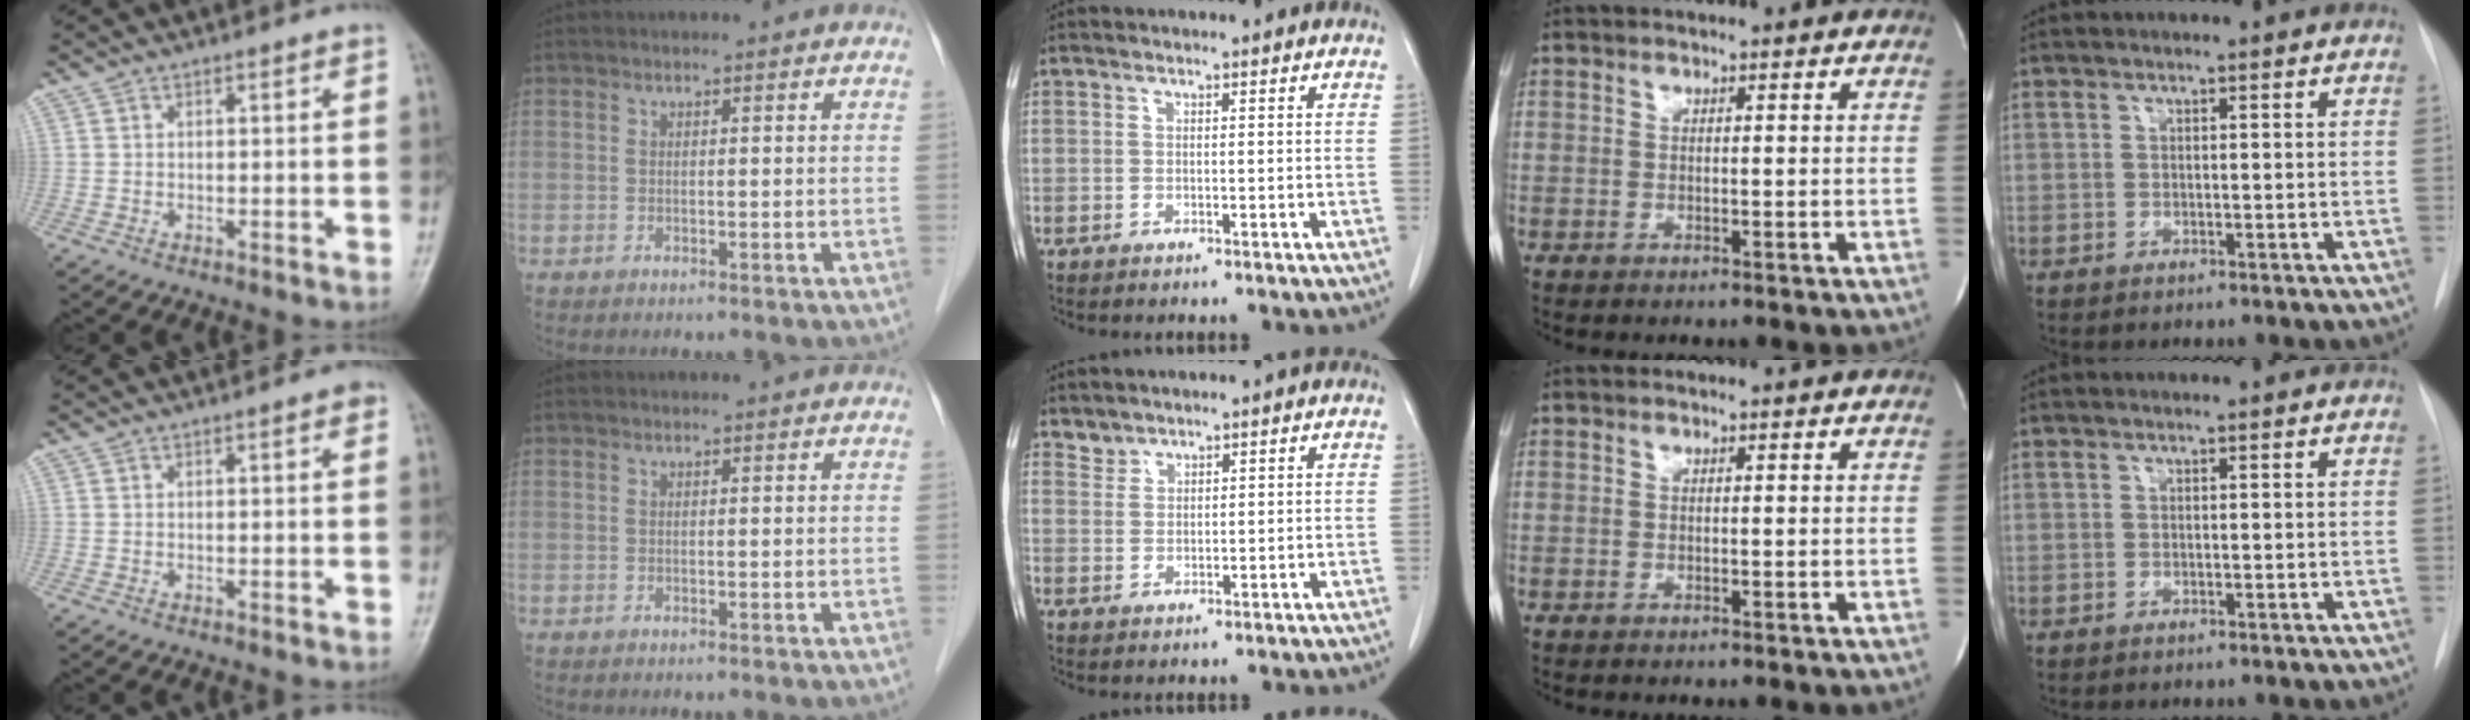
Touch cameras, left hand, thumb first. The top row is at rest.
{"thumb": {"total": 1.2, "force": [0.4, 0.4, 1.0], "torque": [-0.012, 0.002, 0.002]}, "middle": {"total": 1.8, "force": [1.6, 0.6, -0.2], "torque": [0.008, 0.004, 0.032]}}